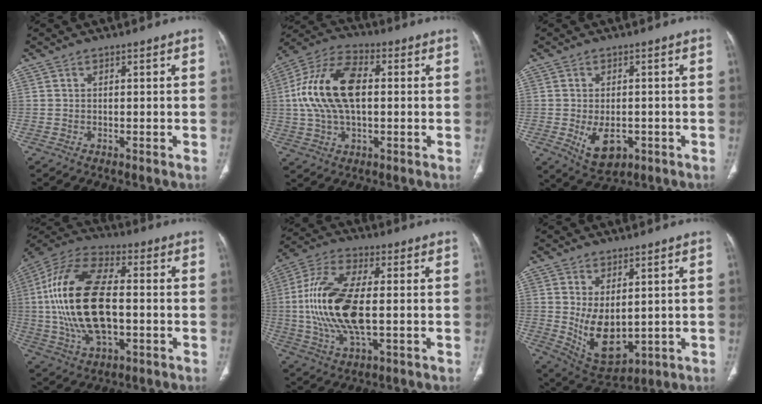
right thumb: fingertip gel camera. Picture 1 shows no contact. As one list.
[{"total": 16.6, "force": [1.5, 9.0, 13.8], "torque": [-0.274, 0.025, 0.023]}, {"total": 6.9, "force": [-1.9, 4.2, 5.2], "torque": [-0.076, -0.003, -0.015]}, {"total": 22.8, "force": [-0.6, 11.6, 19.6], "torque": [-0.403, 0.013, -0.010]}, {"total": 17.8, "force": [-0.4, 7.6, 16.1], "torque": [-0.345, 0.007, -0.007]}, {"total": 10.2, "force": [0.7, 5.7, 8.4], "torque": [-0.129, -0.020, 0.044]}]